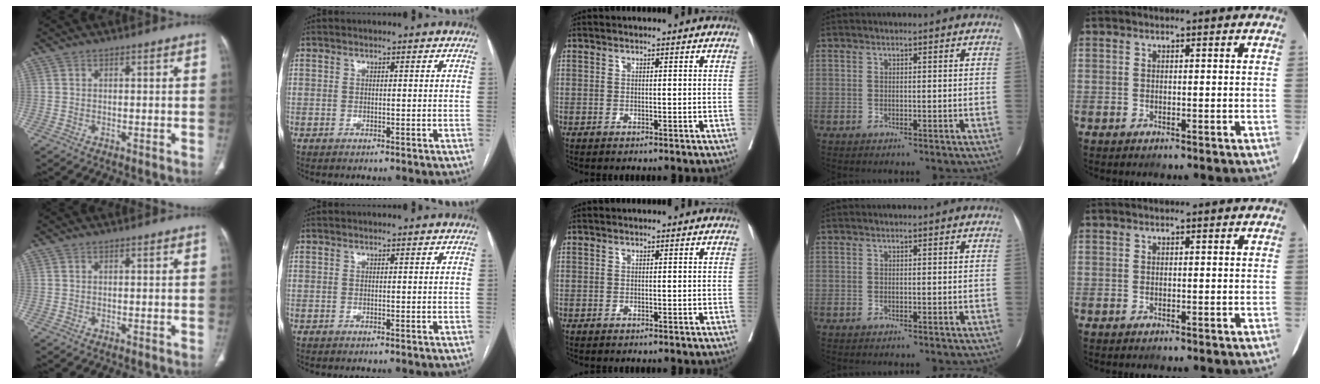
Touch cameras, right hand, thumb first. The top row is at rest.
{}